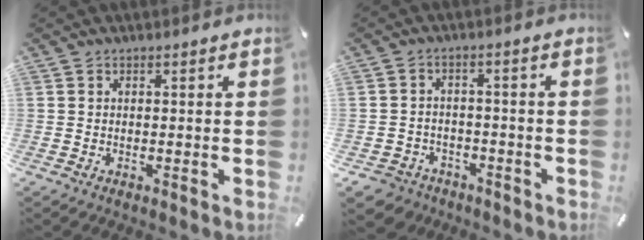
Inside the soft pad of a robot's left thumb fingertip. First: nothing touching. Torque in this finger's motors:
{"motor_torque": [-0.43, 0.45, 0.13, 0.13, 0.02]}